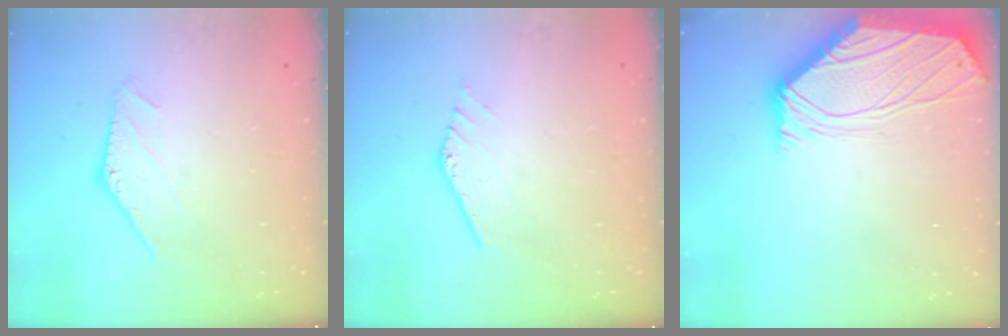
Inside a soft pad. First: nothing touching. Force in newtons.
{"total": 1.1, "press": 1.0, "slide": 0.4}
{"total": 1.0, "press": 0.9, "slide": 0.3}